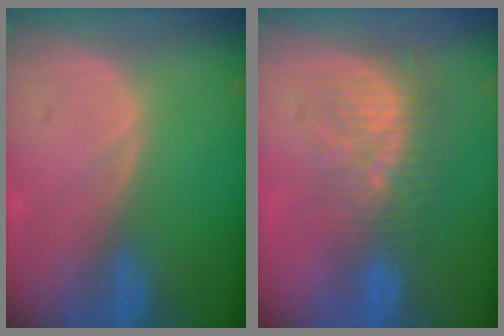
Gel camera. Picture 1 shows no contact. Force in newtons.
{"total": 8.6, "press": 7.4, "slide": 4.5}